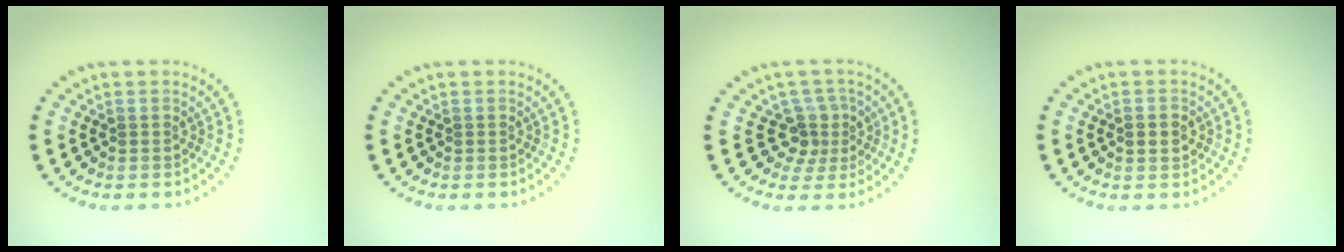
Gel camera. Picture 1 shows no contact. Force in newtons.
{"total": 0.0}
{"total": 3.1, "press": 2.2, "slide": 2.1}
{"total": 2.2, "press": 2.2, "slide": 0.1}